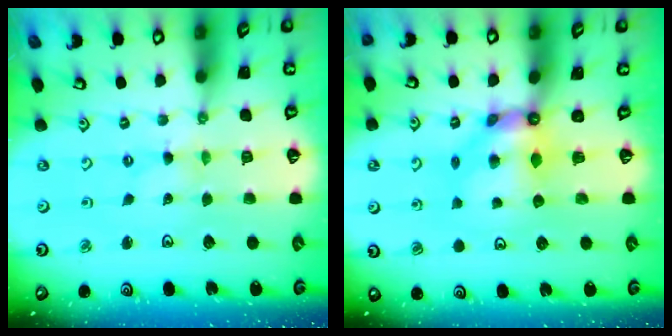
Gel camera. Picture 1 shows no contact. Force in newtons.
{"total": 7.6, "press": 7.6, "slide": 0.5}